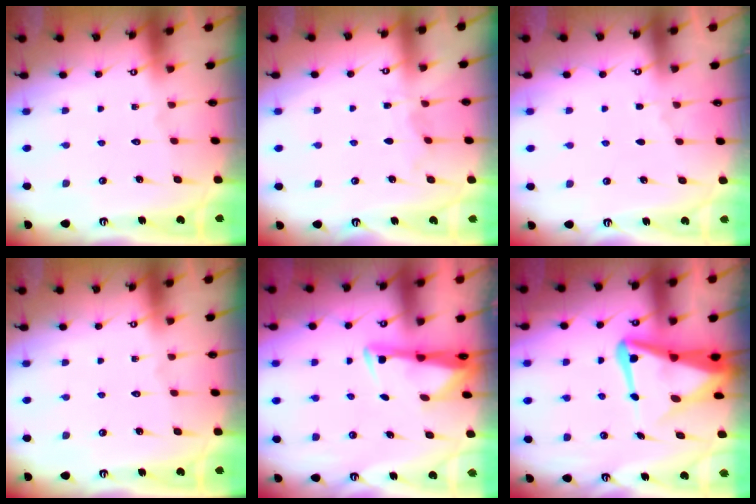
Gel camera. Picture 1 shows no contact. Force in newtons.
{"total": 3.8, "press": 3.8, "slide": 0.4}
{"total": 1.2, "press": 1.2, "slide": 0.3}
{"total": 0.0}
{"total": 3.4, "press": 3.2, "slide": 0.9}
{"total": 10.1, "press": 10.1, "slide": 1.2}